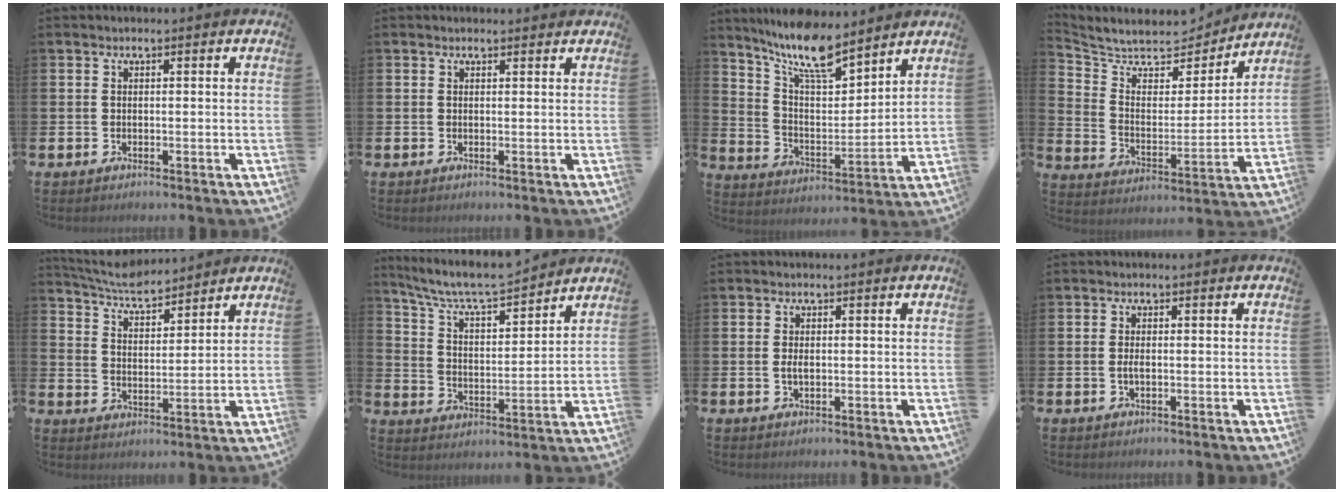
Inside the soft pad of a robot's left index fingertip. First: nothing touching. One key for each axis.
{"total": 0.7, "fx": 0.6, "fy": 0.2, "fz": 0.1, "tx": 0.006, "ty": -0.001, "tz": 0.010}
{"total": 10.3, "fx": 9.0, "fy": 2.1, "fz": 4.5, "tx": -0.118, "ty": -0.052, "tz": 0.162}
{"total": 6.9, "fx": 6.1, "fy": 2.7, "fz": 1.5, "tx": -0.069, "ty": -0.054, "tz": 0.100}
{"total": 5.8, "fx": 5.6, "fy": 0.8, "fz": 1.3, "tx": -0.051, "ty": -0.031, "tz": 0.100}
{"total": 7.7, "fx": 7.3, "fy": 0.7, "fz": 2.2, "tx": -0.080, "ty": -0.053, "tz": 0.127}
{"total": 1.5, "fx": 0.0, "fy": 0.8, "fz": 1.3, "tx": -0.017, "ty": 0.000, "tz": -0.004}
{"total": 1.0, "fx": -0.2, "fy": 0.3, "fz": 1.0, "tx": -0.025, "ty": 0.004, "tz": -0.003}